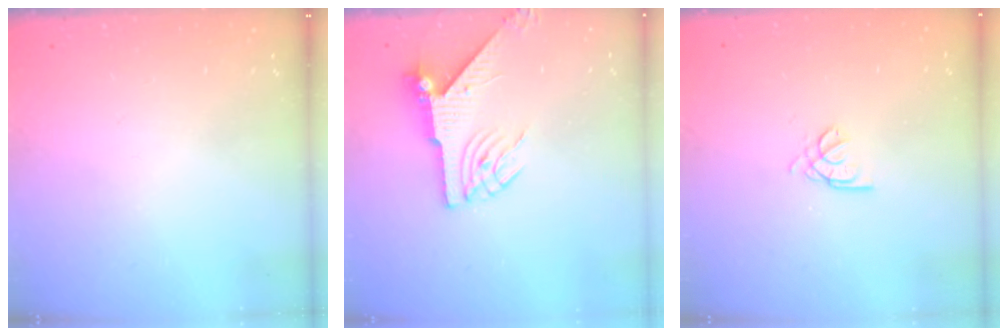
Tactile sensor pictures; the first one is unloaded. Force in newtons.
{"total": 6.8, "press": 6.8, "slide": 0.5}
{"total": 2.2, "press": 2.1, "slide": 0.6}